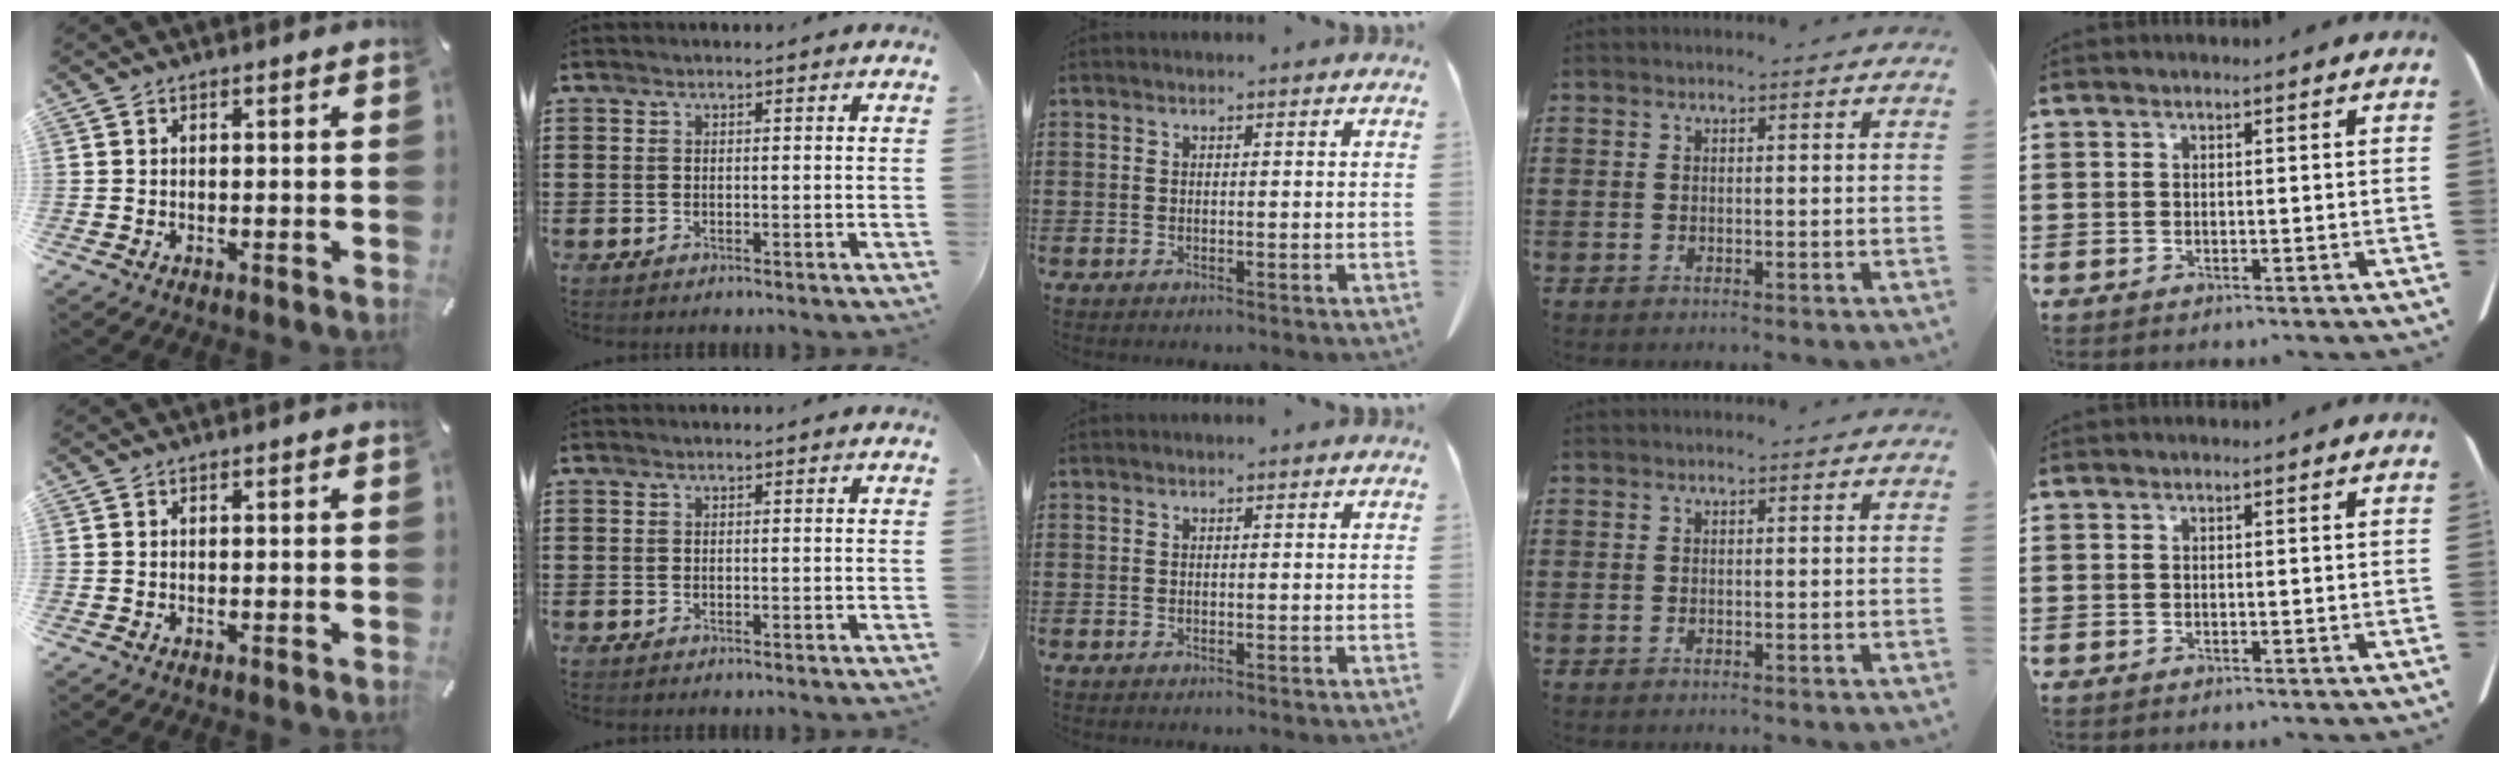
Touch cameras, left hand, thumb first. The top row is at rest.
{}